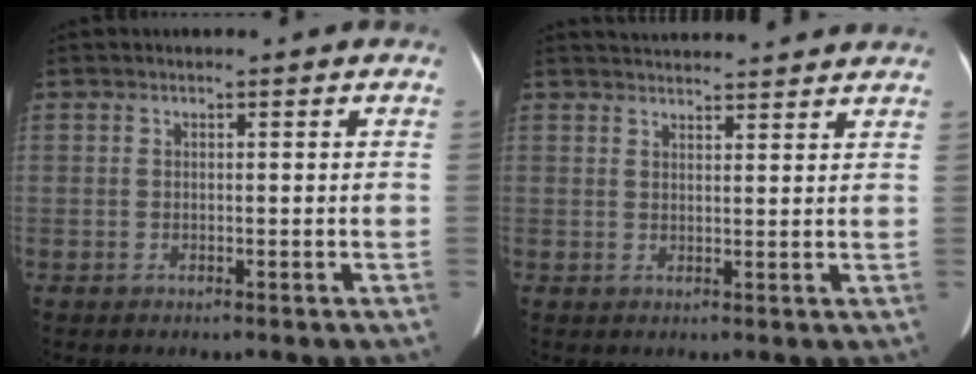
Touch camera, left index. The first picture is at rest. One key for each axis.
{"total": 9.4, "fx": 9.0, "fy": 0.7, "fz": 2.3, "tx": -0.032, "ty": 0.028, "tz": 0.111}